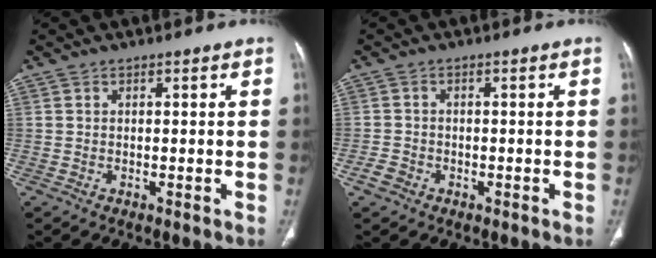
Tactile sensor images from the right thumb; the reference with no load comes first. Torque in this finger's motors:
{"motor_torque": [0.61, 0.33, 0.07, -0.53, 0.00]}